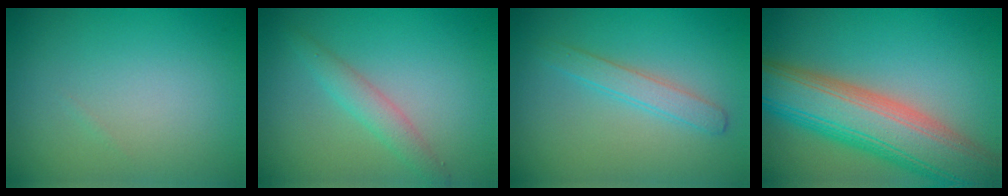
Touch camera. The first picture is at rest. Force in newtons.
{"total": 2.2, "press": 2.2, "slide": 0.1}
{"total": 2.1, "press": 2.1, "slide": 0.0}
{"total": 10.7, "press": 10.7, "slide": 0.4}